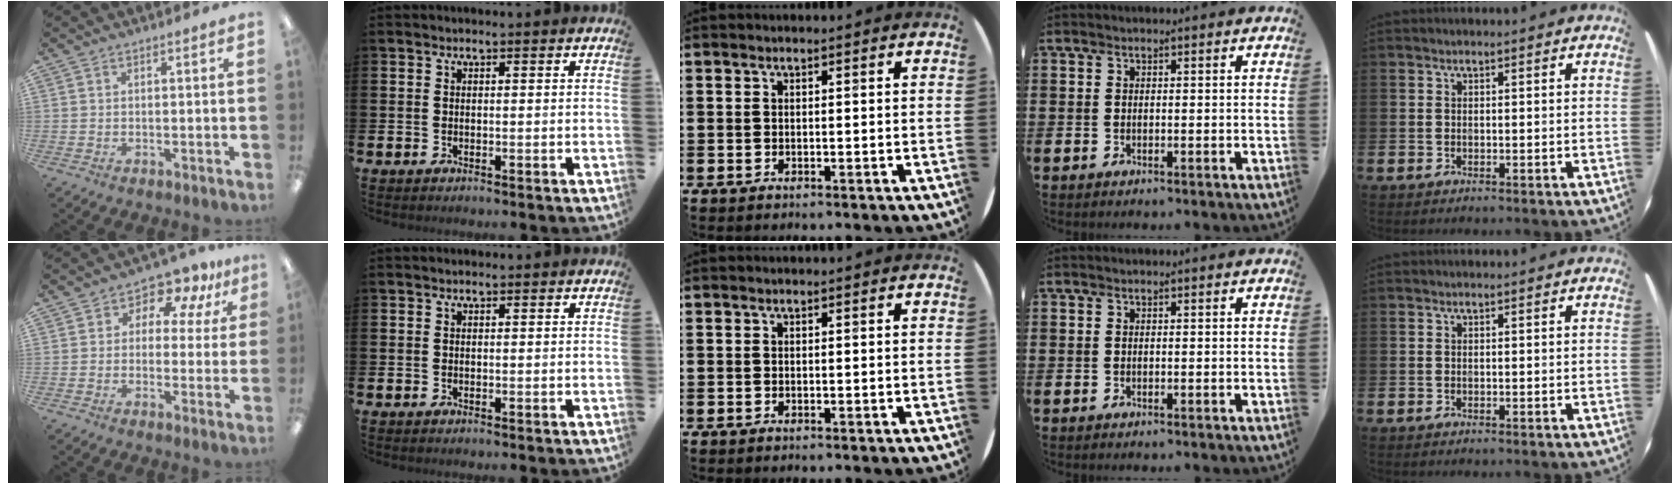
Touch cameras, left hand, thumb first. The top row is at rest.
{"thumb": {"total": 6.9, "force": [4.1, 4.7, 3.0], "torque": [-0.043, -0.032, 0.071]}}